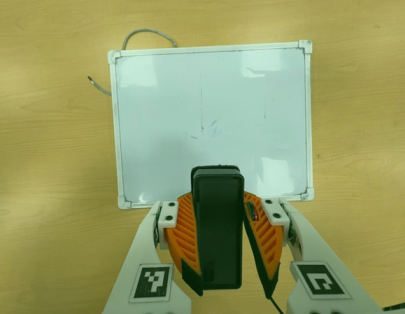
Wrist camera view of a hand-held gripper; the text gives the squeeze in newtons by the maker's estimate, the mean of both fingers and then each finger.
{"total": 8.5, "left": 8.0, "right": 8.9}